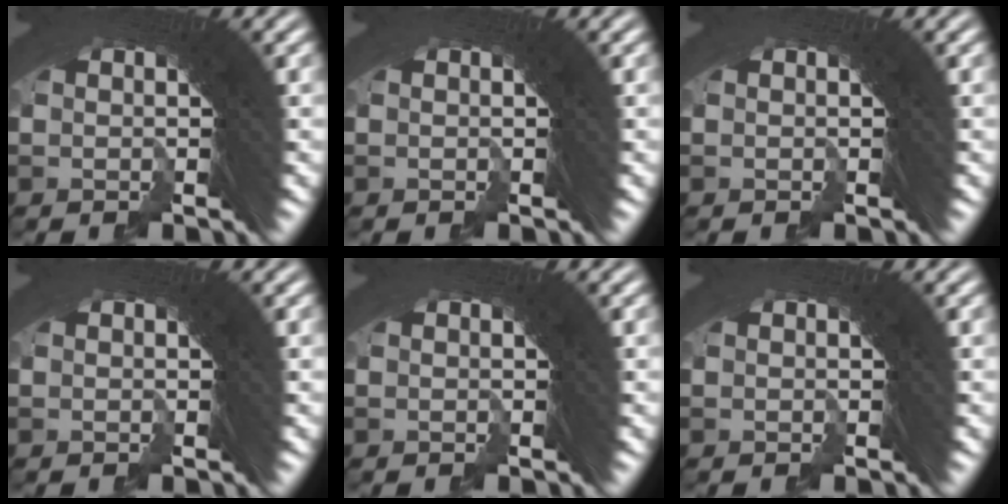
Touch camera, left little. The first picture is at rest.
{"total": 0.0}
{"total": 0.0}
{"total": 0.0}
{"total": 0.0}
{"total": 0.0}